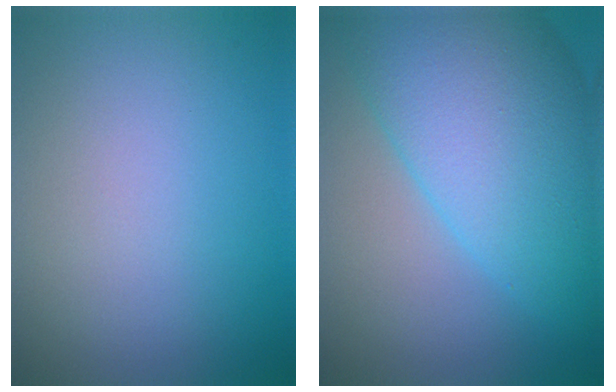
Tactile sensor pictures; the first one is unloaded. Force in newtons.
{"total": 12.2, "press": 12.2, "slide": 0.5}